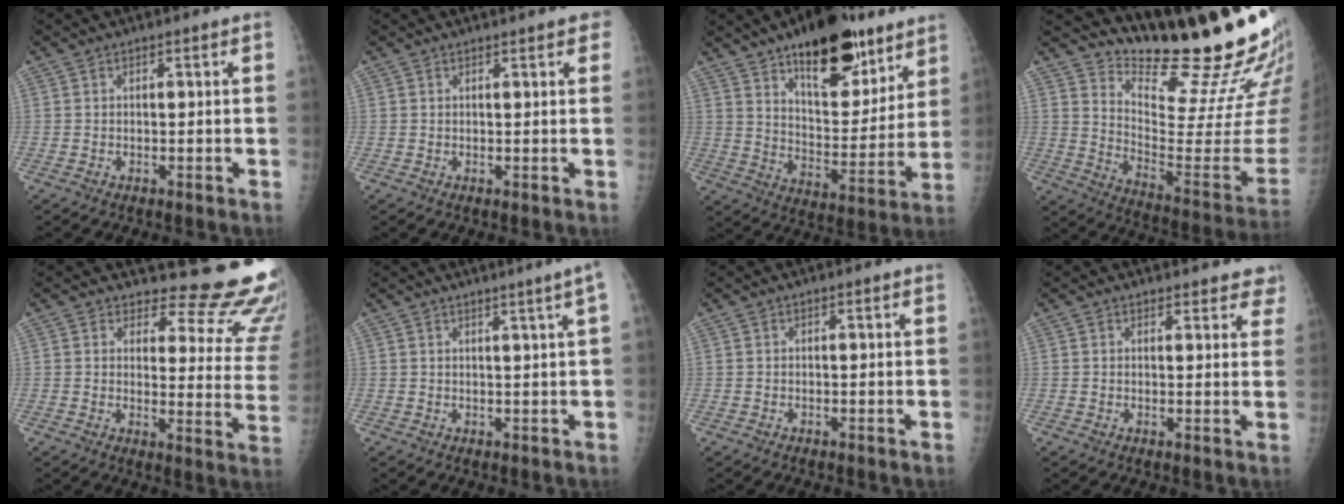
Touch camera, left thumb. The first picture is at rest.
{"total": 3.2, "force": [2.1, 0.9, 2.2], "torque": [-0.017, 0.004, 0.024]}
{"total": 21.9, "force": [13.8, 9.7, 13.9], "torque": [-0.151, -0.070, 0.217]}
{"total": 23.6, "force": [20.7, 3.4, 10.8], "torque": [-0.124, -0.185, 0.297]}
{"total": 16.6, "force": [15.4, 4.6, 4.3], "torque": [-0.001, -0.160, 0.158]}
{"total": 3.7, "force": [2.0, -1.0, 3.0], "torque": [-0.040, -0.006, 0.029]}
{"total": 0.0}
{"total": 5.6, "force": [5.1, 2.2, 0.9], "torque": [0.036, -0.020, 0.040]}